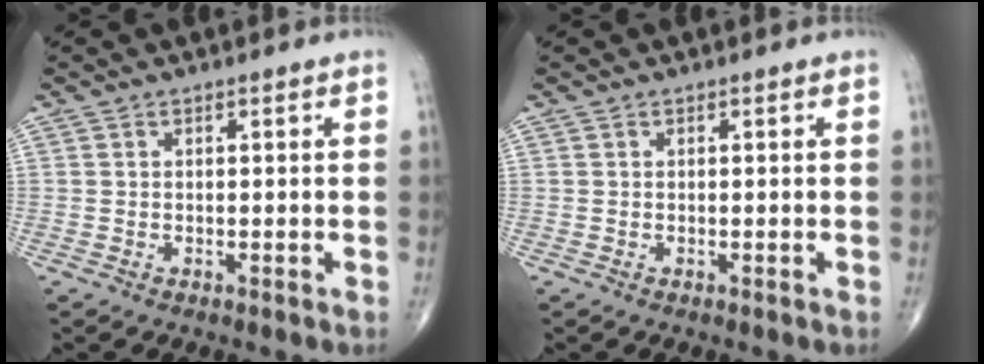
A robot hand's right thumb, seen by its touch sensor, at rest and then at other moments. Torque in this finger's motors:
{"motor_torque": [0.00, 0.00, 0.00, 0.00, 0.00]}